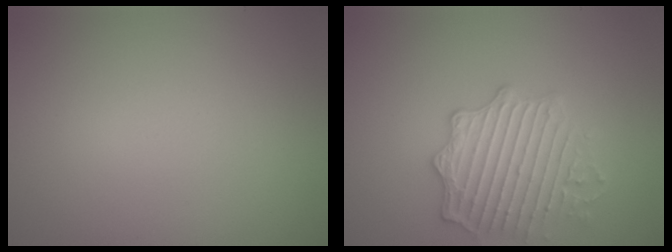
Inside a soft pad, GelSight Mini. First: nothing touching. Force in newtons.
{"total": 4.0, "press": 4.0, "slide": 0.2}